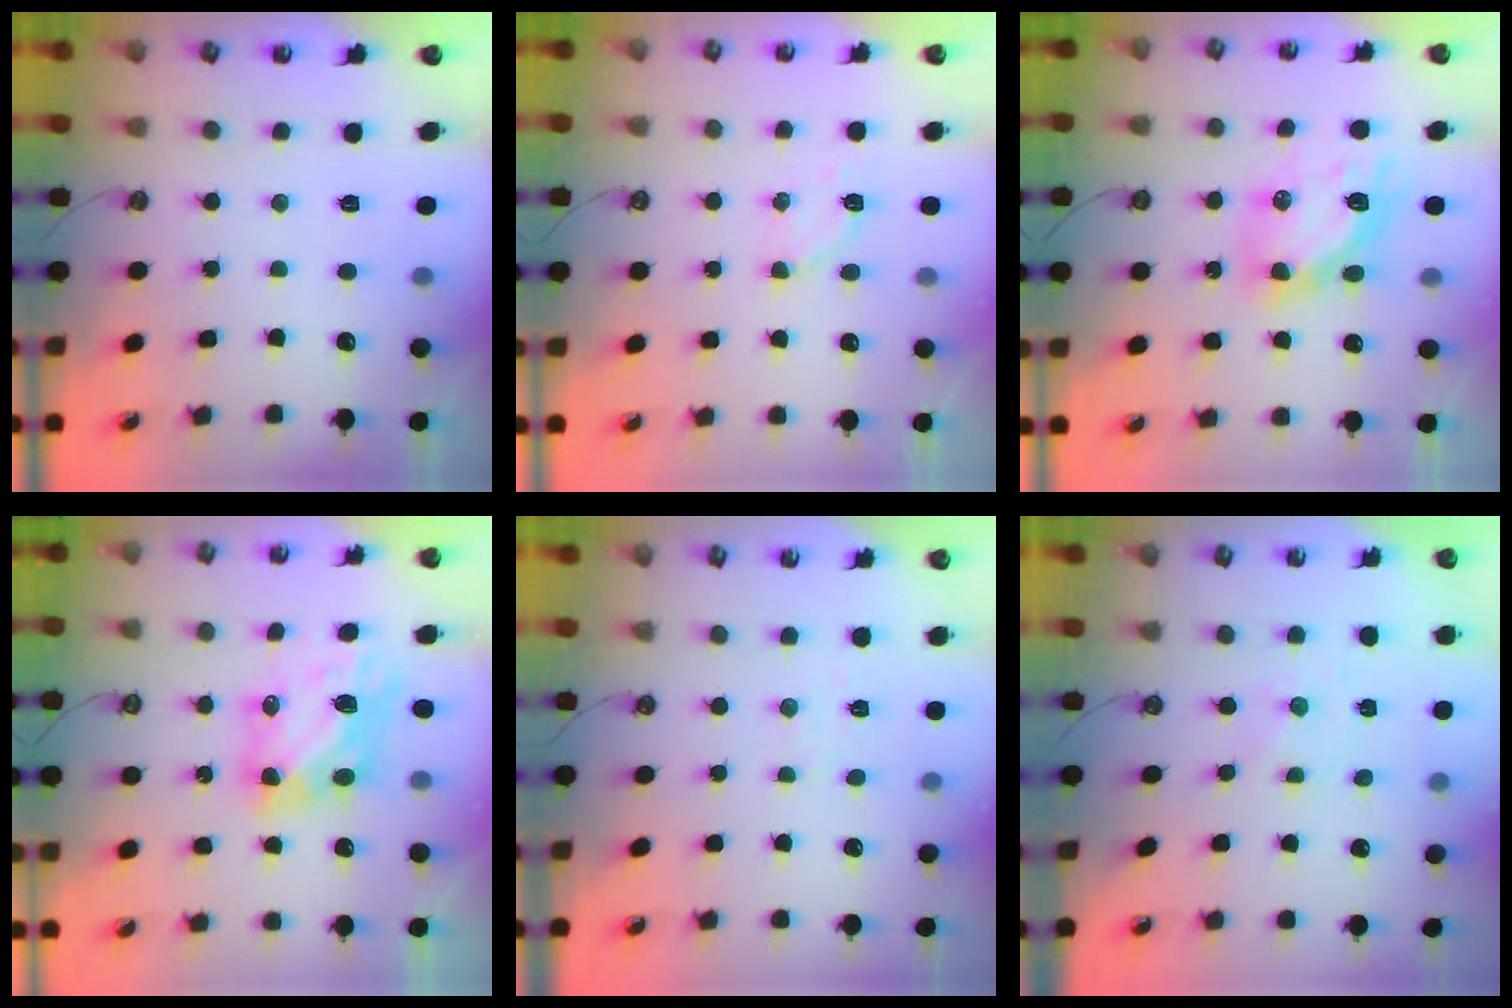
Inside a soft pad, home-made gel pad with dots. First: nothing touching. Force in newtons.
{"total": 3.3, "press": 3.1, "slide": 1.0}
{"total": 11.5, "press": 11.5, "slide": 1.0}
{"total": 7.4, "press": 7.3, "slide": 0.6}
{"total": 3.6, "press": 3.6, "slide": 0.5}
{"total": 0.0}